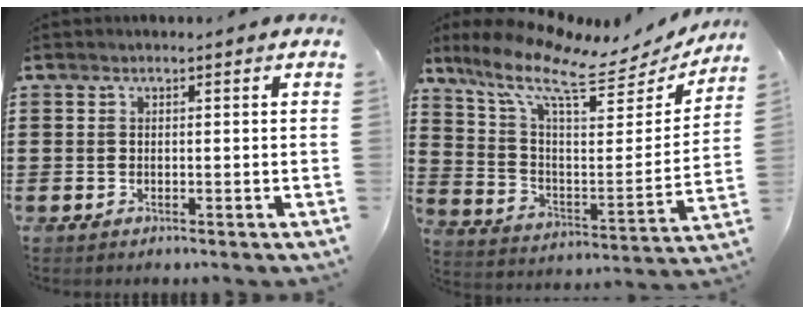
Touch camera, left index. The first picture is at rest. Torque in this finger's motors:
{"motor_torque": [0.58, 0.38, 0.36, 0.16]}